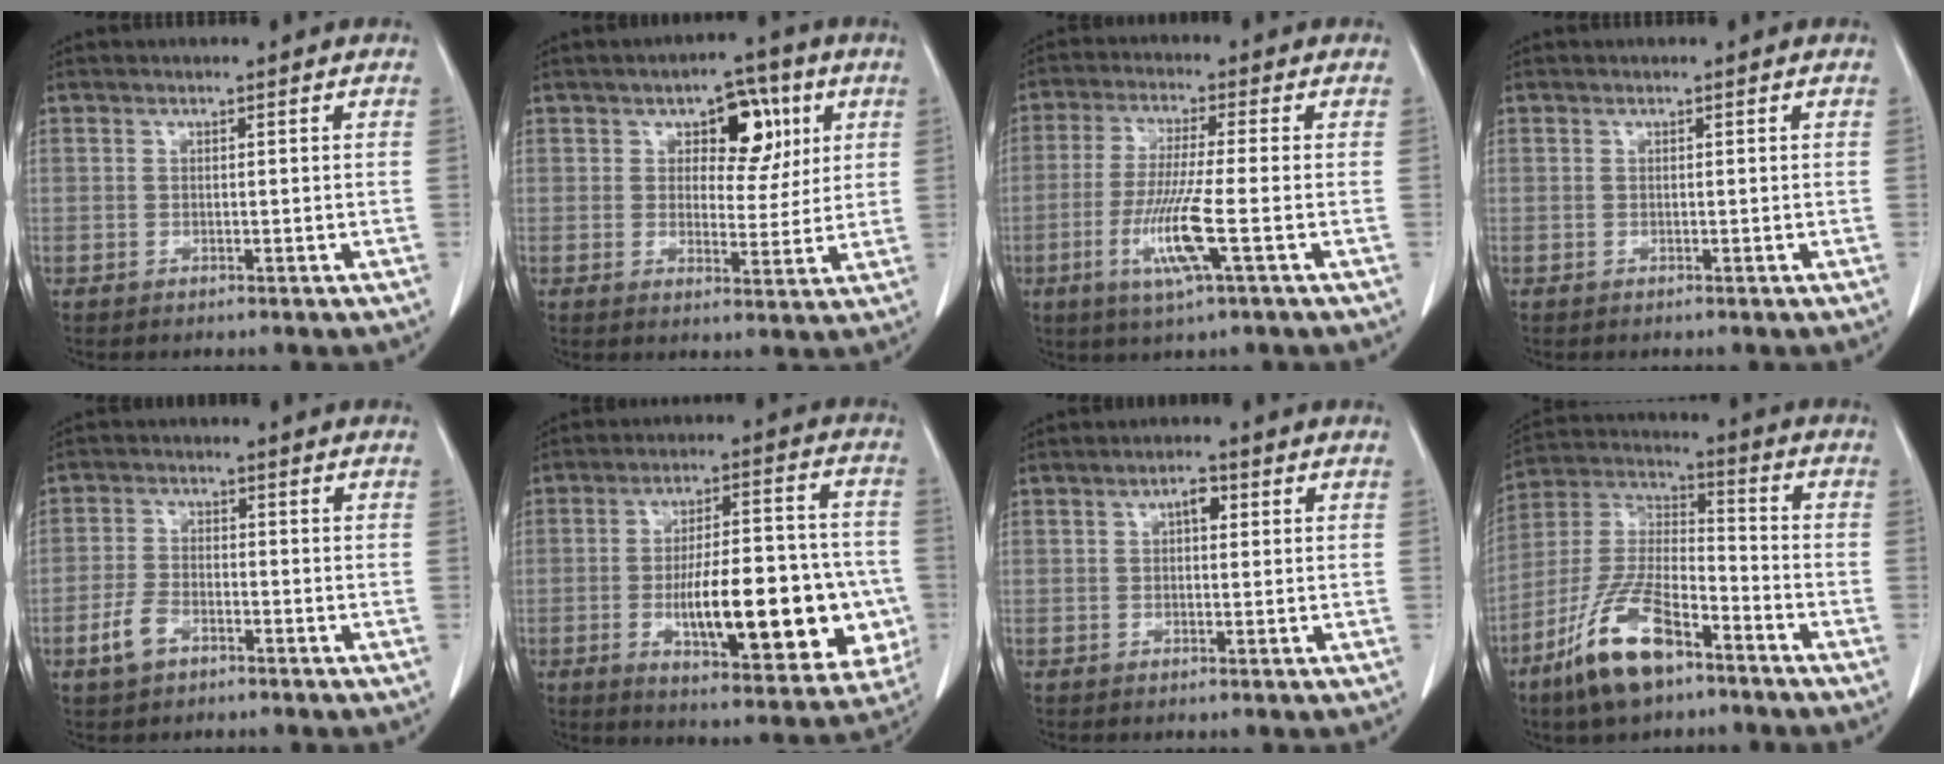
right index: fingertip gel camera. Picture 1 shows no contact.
{"total": 8.0, "force": [3.1, 4.3, 6.0], "torque": [-0.069, 0.017, 0.044]}
{"total": 10.3, "force": [-3.2, -0.2, 9.8], "torque": [-0.203, -0.022, -0.067]}
{"total": 0.0}
{"total": 4.6, "force": [-2.7, 2.4, 2.9], "torque": [-0.068, 0.003, -0.051]}
{"total": 21.5, "force": [-4.6, 6.4, 20.0], "torque": [-0.251, 0.020, -0.049]}
{"total": 2.4, "force": [0.7, 1.1, 2.0], "torque": [-0.030, 0.008, 0.007]}
{"total": 14.6, "force": [-9.1, 4.8, 10.3], "torque": [-0.219, -0.008, -0.172]}